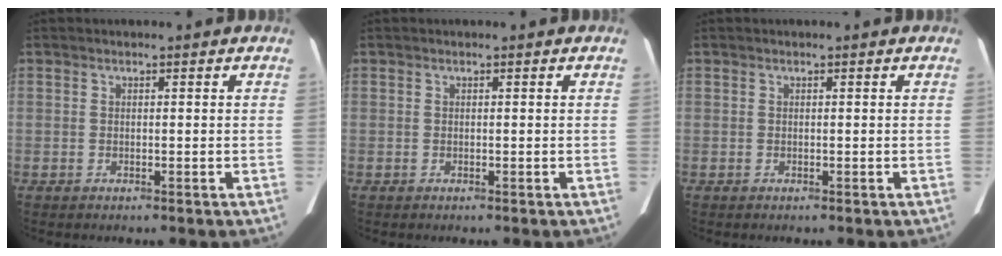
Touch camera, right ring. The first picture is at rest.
{"total": 0.0}
{"total": 0.0}